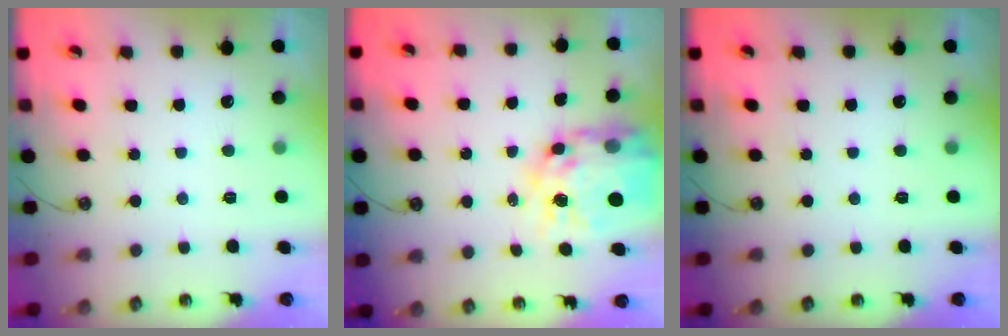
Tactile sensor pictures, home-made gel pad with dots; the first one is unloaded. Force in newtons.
{"total": 18.4, "press": 18.3, "slide": 1.8}
{"total": 0.0}